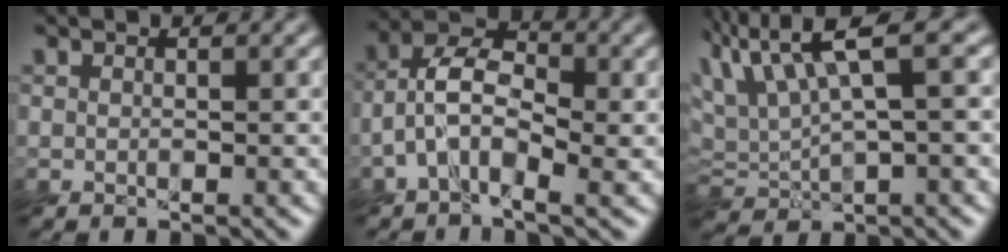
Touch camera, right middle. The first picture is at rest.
{"total": 5.8, "force": [-1.6, 3.1, 4.6], "torque": [-0.088, 0.014, -0.047]}
{"total": 7.4, "force": [3.0, 1.9, 6.4], "torque": [-0.126, 0.019, 0.050]}